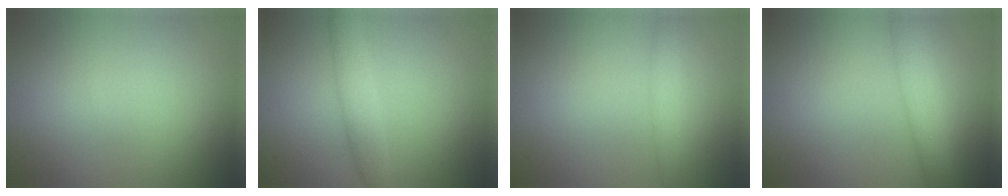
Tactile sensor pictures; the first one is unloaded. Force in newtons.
{"total": 2.6, "press": 2.6, "slide": 0.1}
{"total": 1.6, "press": 1.6, "slide": 0.0}
{"total": 3.9, "press": 3.9, "slide": 0.1}